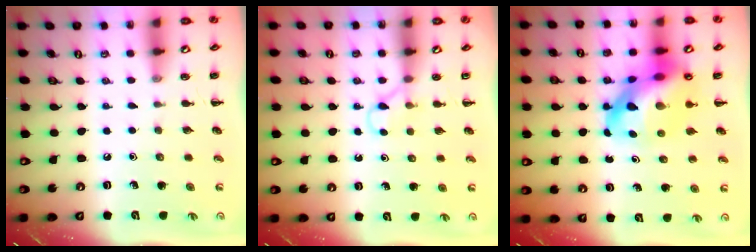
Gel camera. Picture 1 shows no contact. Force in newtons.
{"total": 2.9, "press": 2.8, "slide": 1.0}
{"total": 16.0, "press": 15.4, "slide": 4.1}